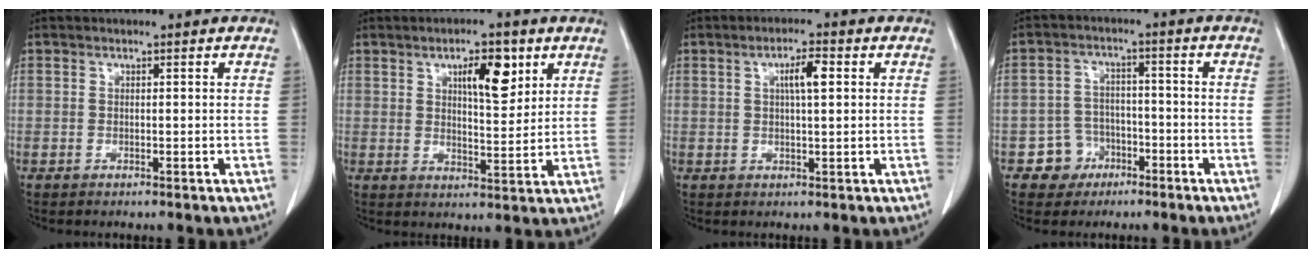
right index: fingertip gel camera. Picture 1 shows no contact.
{"total": 7.3, "force": [3.5, 2.3, 5.9], "torque": [-0.094, 0.002, 0.056]}
{"total": 4.0, "force": [1.1, 0.6, 3.7], "torque": [-0.065, 0.005, 0.019]}
{"total": 5.2, "force": [-2.8, 4.5, 0.2], "torque": [0.007, 0.017, -0.041]}